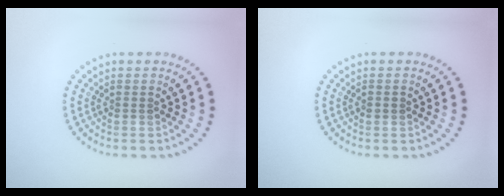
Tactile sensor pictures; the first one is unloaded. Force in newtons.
{"total": 0.9, "press": 0.9, "slide": 0.1}